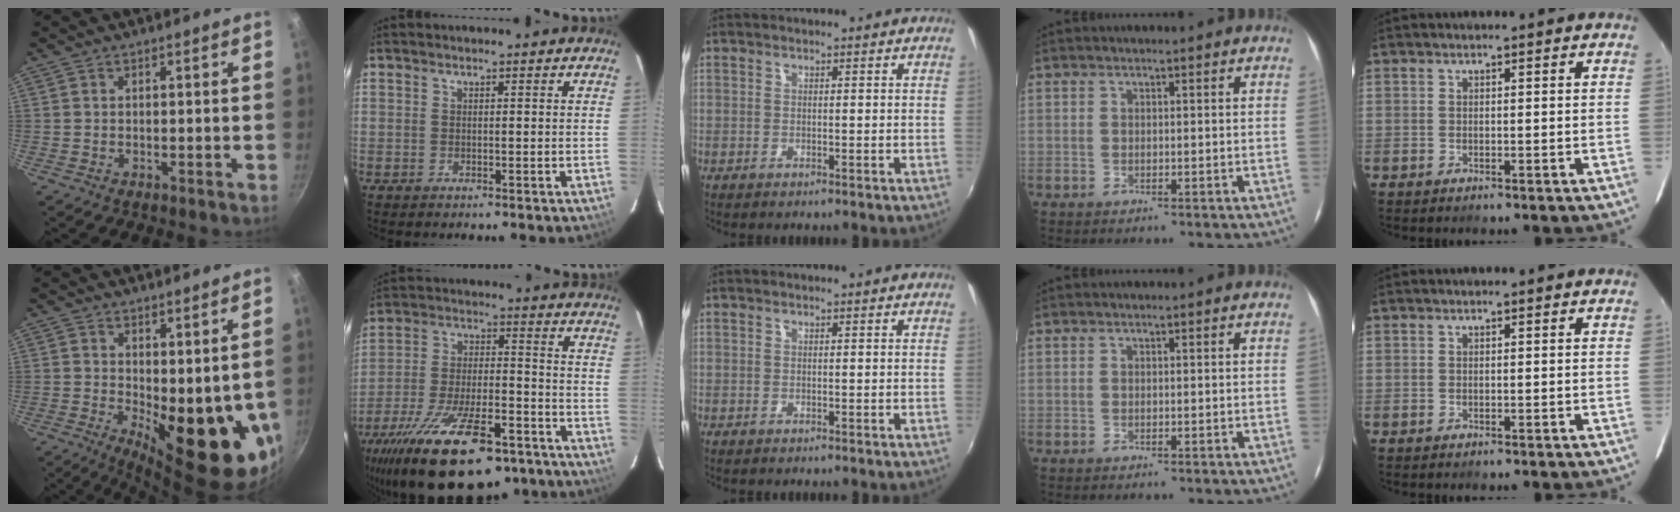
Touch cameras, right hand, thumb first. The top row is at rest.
{"thumb": {"total": 14.3, "force": [0.0, 5.7, 13.1], "torque": [-0.141, -0.031, 0.016]}, "index": {"total": 24.8, "force": [-16.9, 9.2, 15.7], "torque": [-0.293, -0.038, -0.255]}}